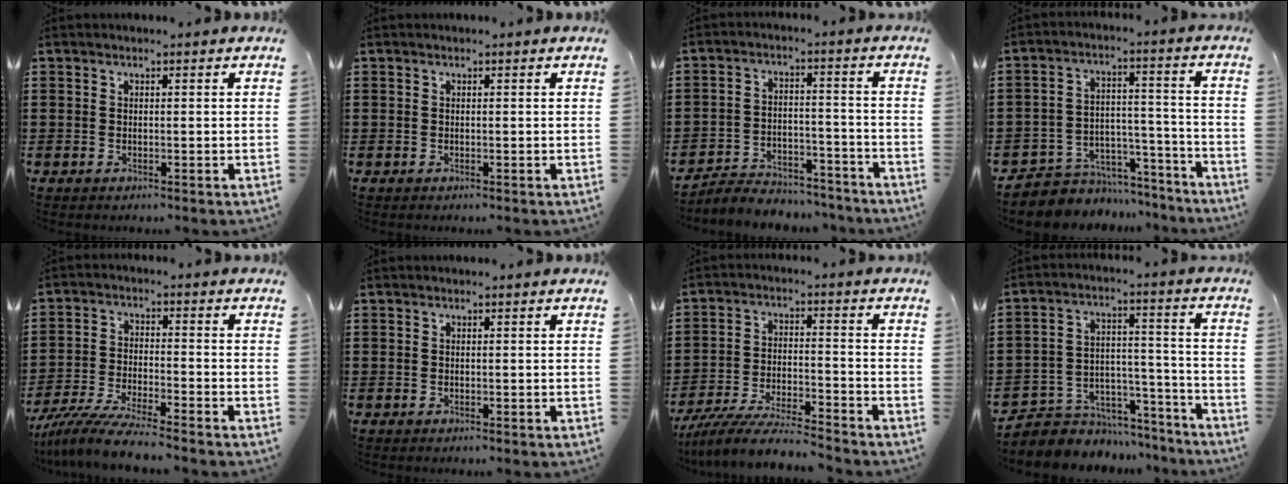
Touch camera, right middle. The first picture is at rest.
{"total": 0.0}
{"total": 5.3, "force": [-5.2, 1.0, 0.6], "torque": [-0.010, 0.014, -0.105]}
{"total": 5.6, "force": [-4.9, 2.6, 0.2], "torque": [-0.007, 0.022, -0.100]}
{"total": 7.2, "force": [-6.6, -0.2, 2.9], "torque": [-0.065, -0.011, -0.130]}
{"total": 0.0}
{"total": 7.8, "force": [-7.3, 0.6, 2.7], "torque": [-0.054, 0.003, -0.140]}
{"total": 5.3, "force": [-4.5, 2.8, 0.2], "torque": [-0.009, 0.018, -0.090]}